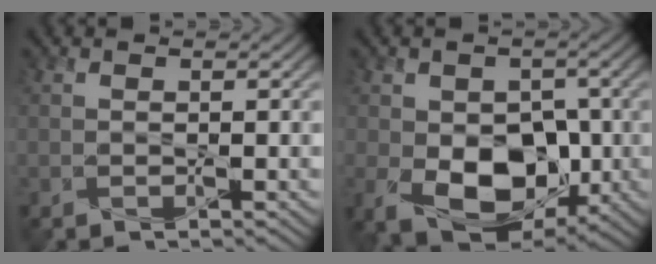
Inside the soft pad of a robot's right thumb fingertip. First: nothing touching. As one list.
[{"total": 10.9, "force": [-2.1, 7.6, 7.5], "torque": [-0.130, -0.033, -0.030]}]